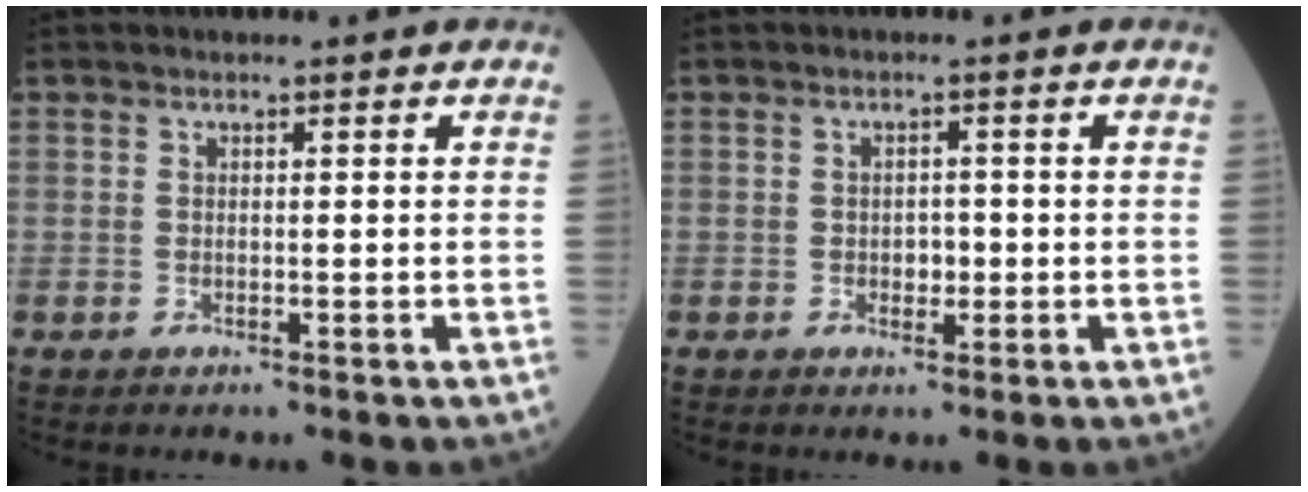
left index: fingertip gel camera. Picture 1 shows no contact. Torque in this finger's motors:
{"motor_torque": [0.01, 0.02, 0.00, 0.00]}